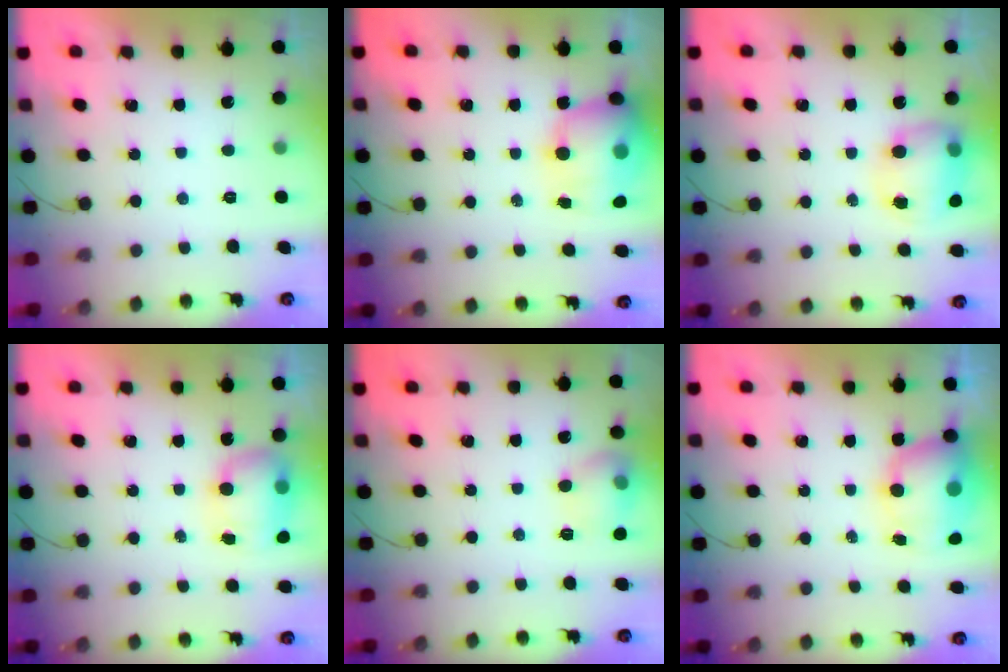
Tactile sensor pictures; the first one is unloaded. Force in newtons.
{"total": 15.8, "press": 15.3, "slide": 3.7}
{"total": 9.8, "press": 9.6, "slide": 2.1}
{"total": 7.8, "press": 7.7, "slide": 1.1}
{"total": 10.1, "press": 10.1, "slide": 0.6}
{"total": 9.0, "press": 8.8, "slide": 1.9}